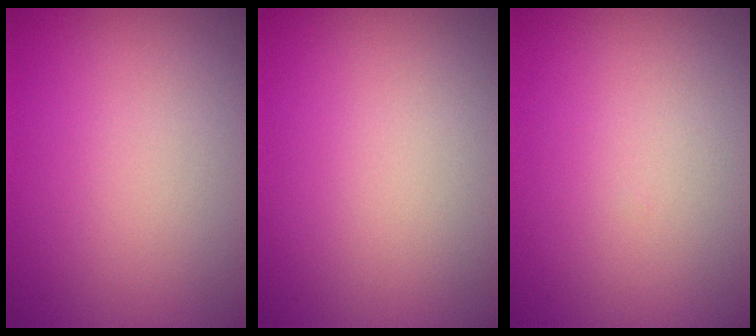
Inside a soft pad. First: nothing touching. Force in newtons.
{"total": 0.0}
{"total": 0.0}